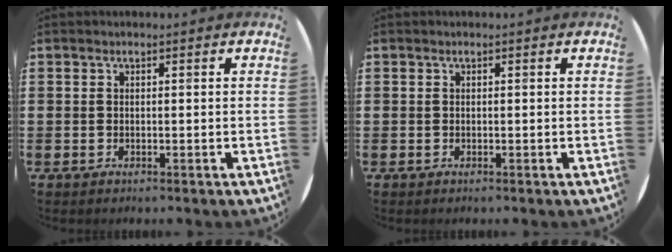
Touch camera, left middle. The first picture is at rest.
{"total": 0.0}